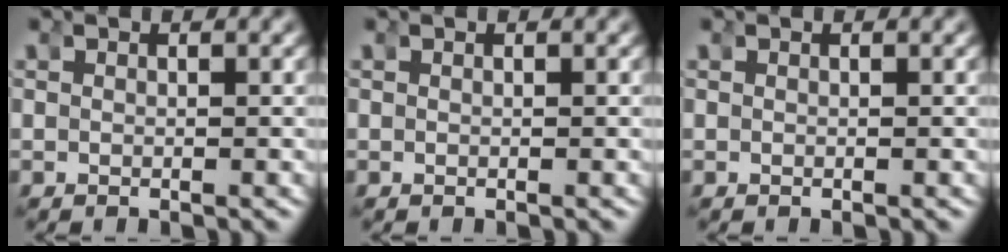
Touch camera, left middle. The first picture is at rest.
{"total": 0.0}
{"total": 0.0}